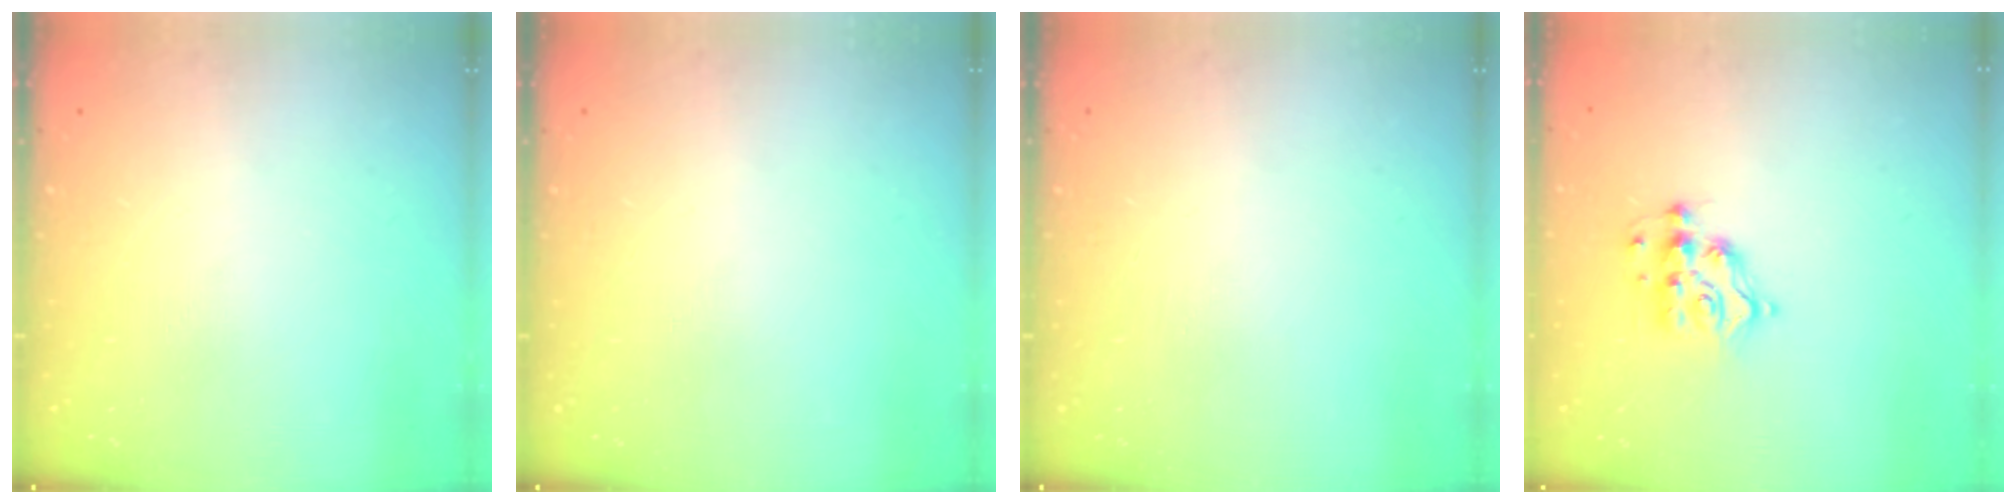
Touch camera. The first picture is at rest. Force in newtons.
{"total": 0.0}
{"total": 0.0}
{"total": 8.6, "press": 8.6, "slide": 0.5}